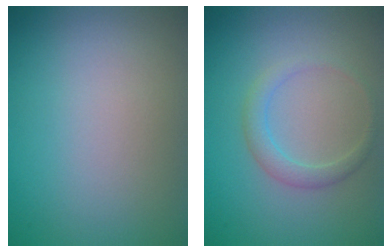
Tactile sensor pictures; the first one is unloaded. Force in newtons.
{"total": 1.8, "press": 1.8, "slide": 0.2}